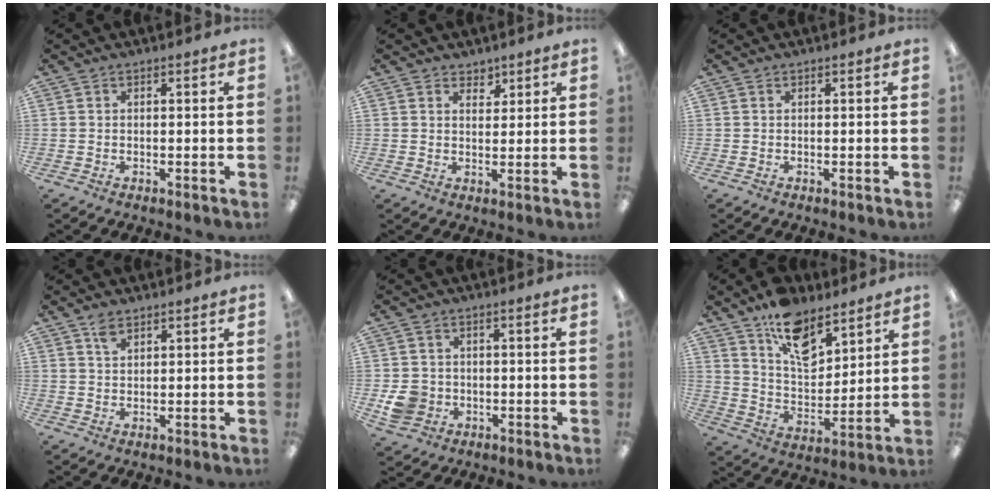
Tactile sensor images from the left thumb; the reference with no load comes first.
{"total": 2.9, "force": [2.4, 1.7, 0.2], "torque": [0.006, -0.014, 0.041]}
{"total": 0.0}
{"total": 2.6, "force": [2.0, 1.2, 1.1], "torque": [-0.019, -0.005, 0.036]}
{"total": 5.8, "force": [-1.3, 5.3, 2.1], "torque": [-0.035, 0.007, -0.022]}
{"total": 13.1, "force": [9.2, 6.9, 6.4], "torque": [-0.096, -0.055, 0.167]}